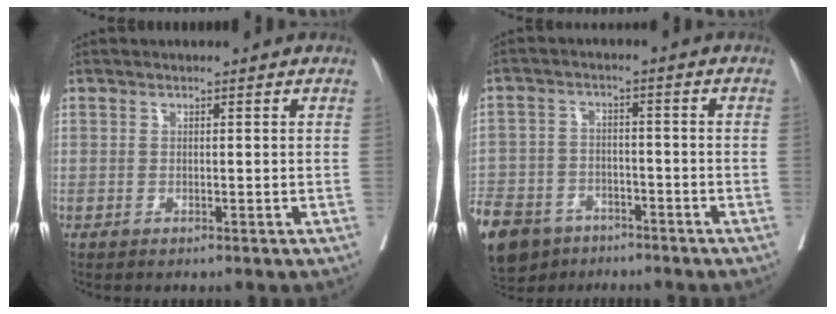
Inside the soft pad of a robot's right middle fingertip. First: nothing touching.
{"total": 18.1, "force": [-12.1, 11.0, 7.7], "torque": [-0.235, -0.023, -0.191]}